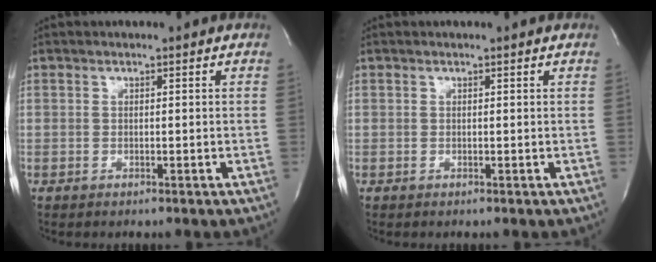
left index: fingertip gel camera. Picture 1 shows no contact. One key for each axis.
{"total": 1.1, "fx": 1.1, "fy": -0.2, "fz": 0.3, "tx": -0.013, "ty": 0.000, "tz": 0.013}